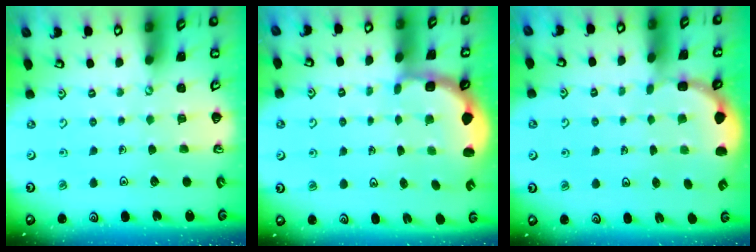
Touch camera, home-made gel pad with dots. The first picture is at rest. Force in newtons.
{"total": 2.5, "press": 2.3, "slide": 1.1}
{"total": 1.8, "press": 1.7, "slide": 0.7}